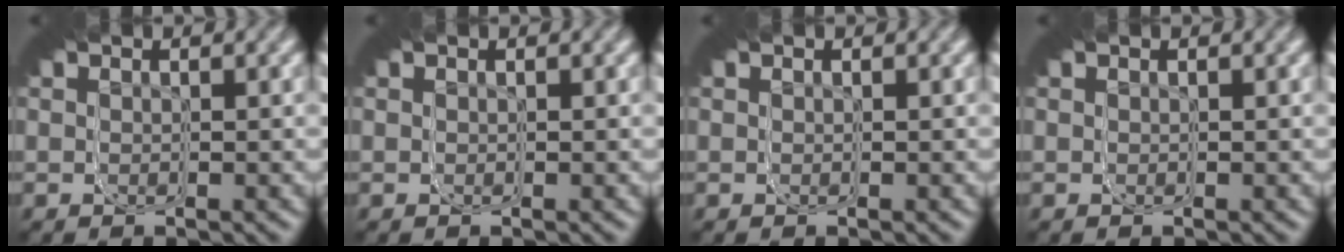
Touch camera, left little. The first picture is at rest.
{"total": 0.0}
{"total": 0.0}
{"total": 0.0}